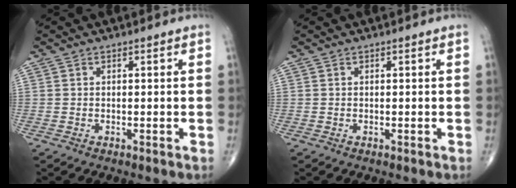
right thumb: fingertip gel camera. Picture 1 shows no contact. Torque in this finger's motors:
{"motor_torque": [0.00, 0.00, 0.00, 0.00, 0.00]}